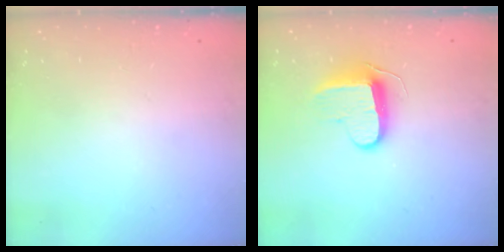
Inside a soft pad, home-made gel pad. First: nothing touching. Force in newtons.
{"total": 9.7, "press": 9.7, "slide": 0.4}